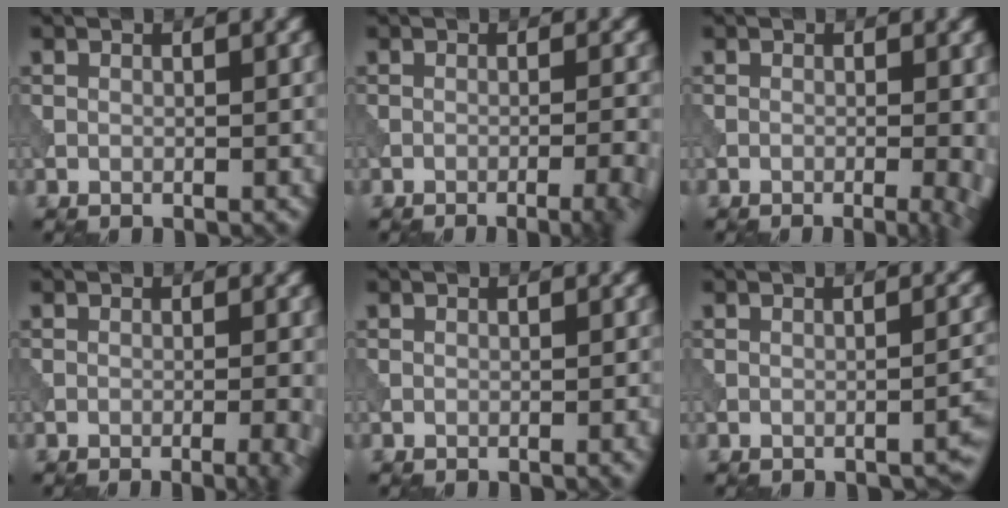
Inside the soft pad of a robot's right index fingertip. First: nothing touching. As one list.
[{"total": 5.5, "force": [-2.5, 1.9, 4.5], "torque": [-0.032, 0.016, -0.032]}, {"total": 4.5, "force": [-1.0, 1.5, 4.1], "torque": [-0.038, -0.002, -0.011]}, {"total": 3.7, "force": [-1.2, 1.3, 3.3], "torque": [-0.022, 0.008, -0.018]}, {"total": 0.7, "force": [-0.3, 0.1, 0.7], "torque": [-0.007, 0.002, -0.007]}, {"total": 1.8, "force": [-1.3, 0.4, 1.1], "torque": [-0.010, 0.005, -0.019]}]